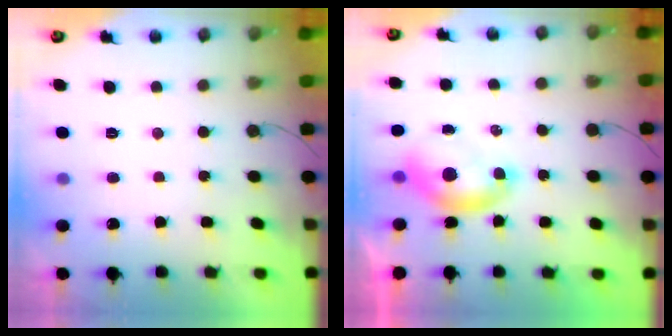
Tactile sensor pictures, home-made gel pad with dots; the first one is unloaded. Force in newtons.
{"total": 6.4, "press": 6.4, "slide": 0.9}